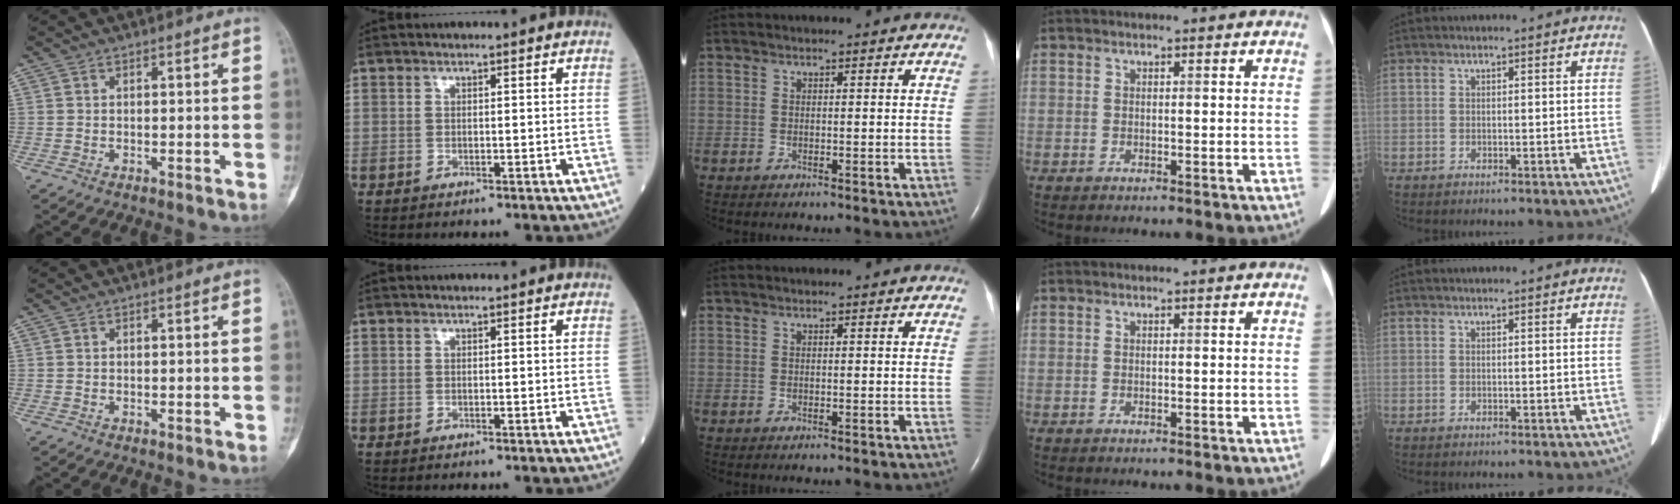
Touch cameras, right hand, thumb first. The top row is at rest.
{}